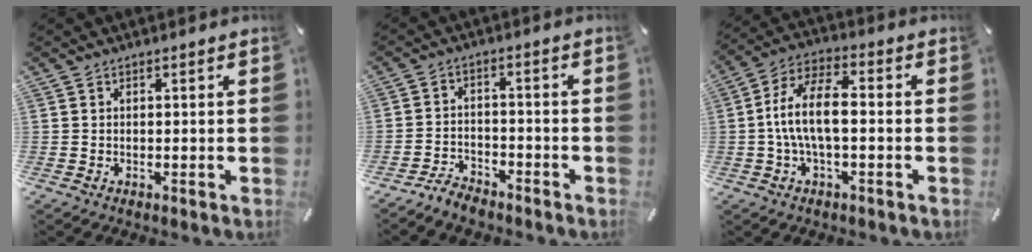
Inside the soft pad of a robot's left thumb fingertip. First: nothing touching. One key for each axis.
{"total": 4.8, "fx": -4.4, "fy": 1.7, "fz": 0.9, "tx": -0.025, "ty": 0.024, "tz": -0.087}
{"total": 10.7, "fx": -1.3, "fy": 4.7, "fz": 9.5, "tx": -0.194, "ty": 0.008, "tz": -0.025}